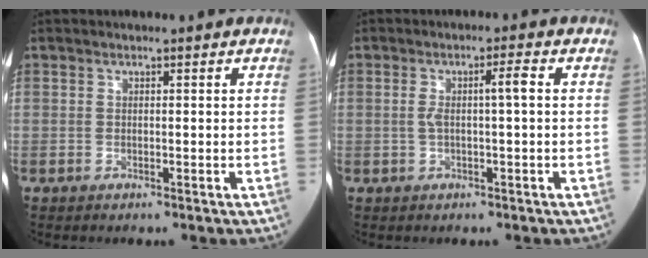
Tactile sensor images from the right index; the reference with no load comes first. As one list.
[{"total": 3.9, "force": [0.1, 0.4, 3.9], "torque": [-0.073, 0.015, 0.005]}]